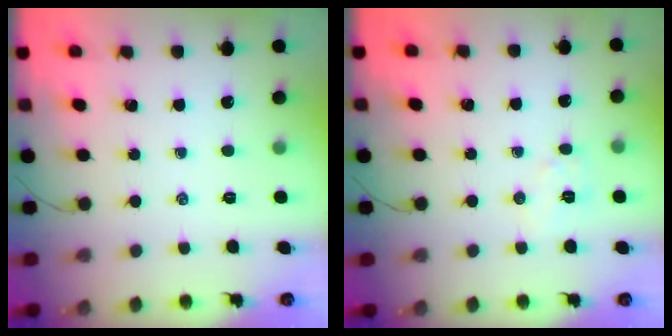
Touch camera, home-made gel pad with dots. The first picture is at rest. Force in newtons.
{"total": 5.5, "press": 5.5, "slide": 0.9}